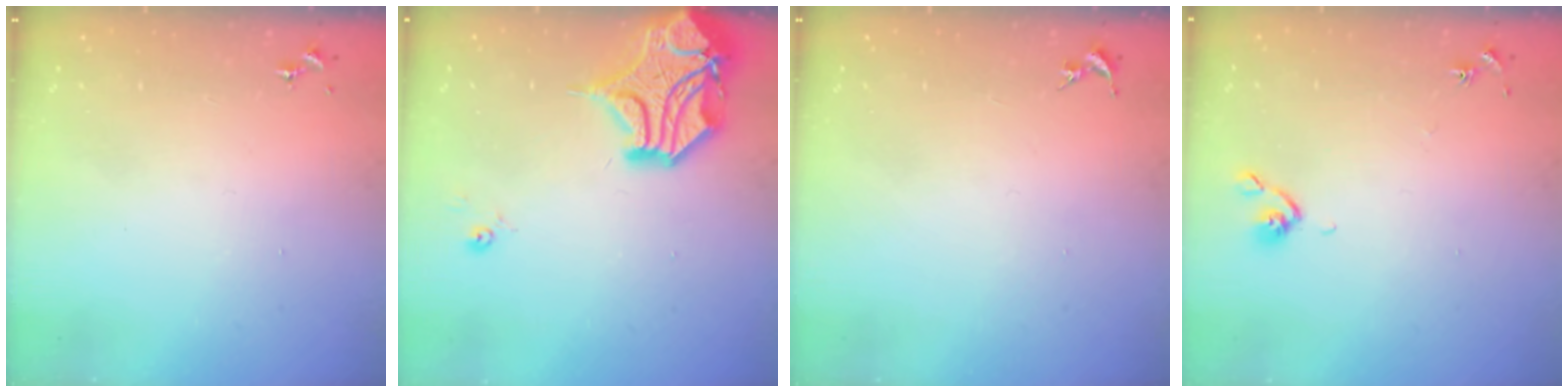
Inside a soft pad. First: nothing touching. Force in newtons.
{"total": 16.9, "press": 16.8, "slide": 2.5}
{"total": 0.0}
{"total": 5.9, "press": 5.8, "slide": 0.8}